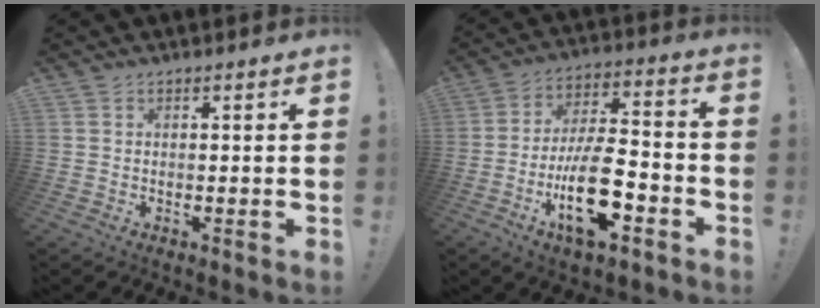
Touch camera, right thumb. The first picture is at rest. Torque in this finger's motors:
{"motor_torque": [1.12, 1.44, 1.62, -1.15, 0.51]}